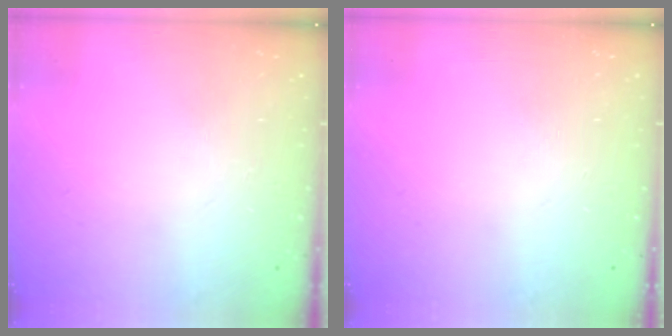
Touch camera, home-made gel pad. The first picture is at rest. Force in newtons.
{"total": 0.0}